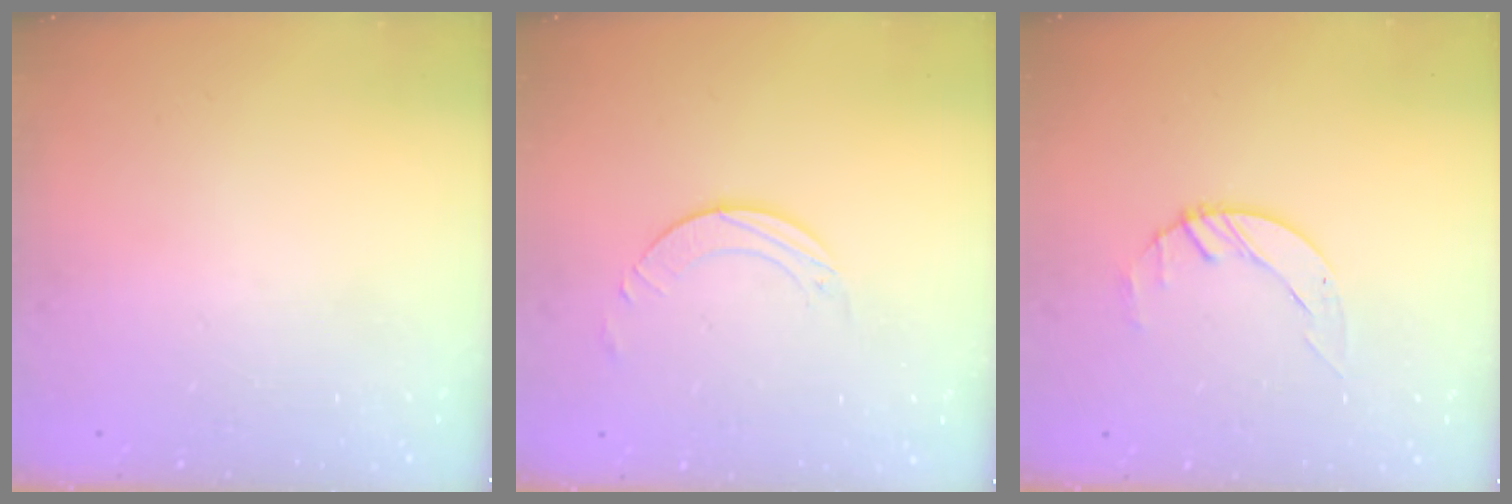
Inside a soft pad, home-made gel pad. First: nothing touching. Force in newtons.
{"total": 1.9, "press": 1.9, "slide": 0.1}
{"total": 1.4, "press": 1.4, "slide": 0.2}